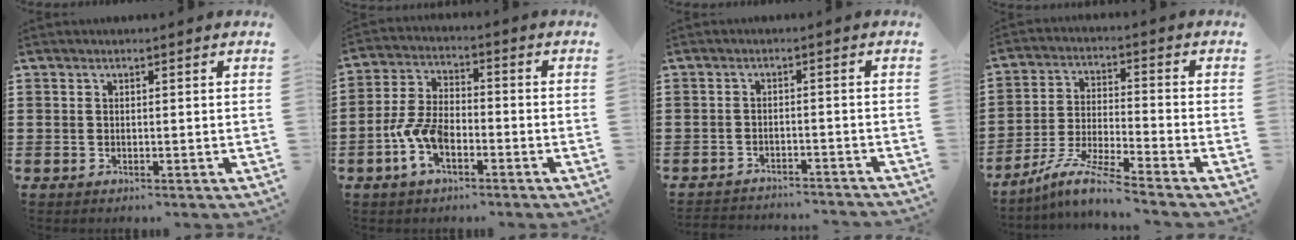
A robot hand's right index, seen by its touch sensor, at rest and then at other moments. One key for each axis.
{"total": 7.5, "fx": -3.3, "fy": 3.7, "fz": 5.6, "tx": -0.151, "ty": -0.006, "tz": -0.070}
{"total": 2.5, "fx": -2.5, "fy": 0.1, "fz": -0.1, "tx": -0.006, "ty": 0.000, "tz": -0.054}
{"total": 7.7, "fx": -6.6, "fy": -0.1, "fz": 3.9, "tx": -0.095, "ty": -0.010, "tz": -0.135}